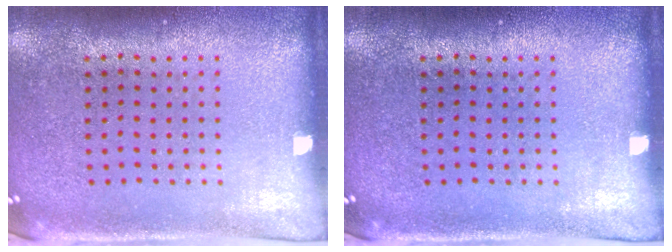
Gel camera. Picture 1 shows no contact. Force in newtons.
{"total": 0.0}